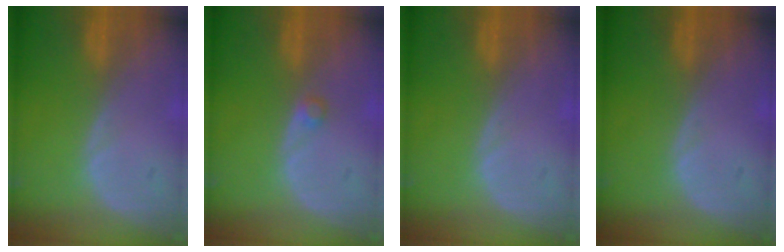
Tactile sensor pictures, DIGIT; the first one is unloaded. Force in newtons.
{"total": 1.2, "press": 1.2, "slide": 0.2}
{"total": 0.0}
{"total": 0.0}